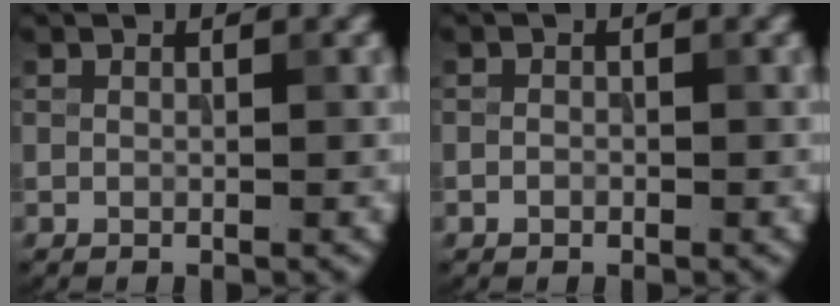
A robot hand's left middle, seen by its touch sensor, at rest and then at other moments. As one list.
[{"total": 0.6, "force": [-0.3, 0.5, 0.2], "torque": [-0.001, -0.002, -0.007]}]